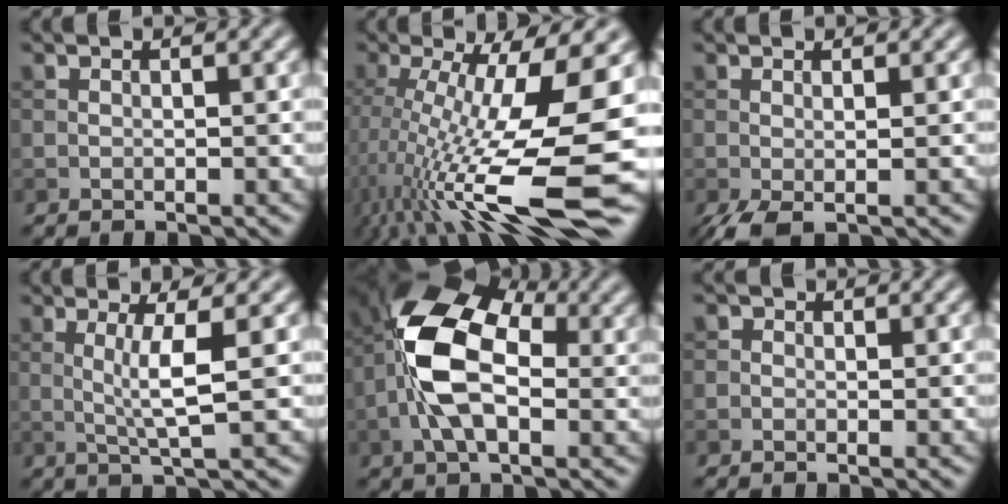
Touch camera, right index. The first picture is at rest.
{"total": 15.8, "force": [-2.9, 4.0, 15.0], "torque": [-0.271, -0.010, -0.046]}
{"total": 1.9, "force": [-0.6, 0.3, 1.7], "torque": [-0.042, -0.005, -0.016]}
{"total": 3.6, "force": [0.5, 0.3, 3.6], "torque": [-0.067, -0.002, 0.012]}
{"total": 10.8, "force": [-0.3, 6.3, 8.8], "torque": [-0.177, 0.016, -0.019]}
{"total": 0.9, "force": [0.0, 0.8, 0.2], "torque": [-0.002, -0.003, -0.011]}